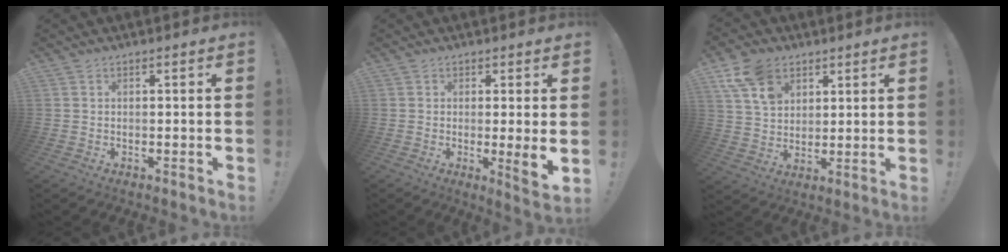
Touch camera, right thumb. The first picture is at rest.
{"total": 5.1, "force": [0.3, 0.0, 5.1], "torque": [-0.062, -0.018, 0.008]}
{"total": 12.1, "force": [6.7, 8.4, 5.5], "torque": [-0.097, -0.023, 0.133]}